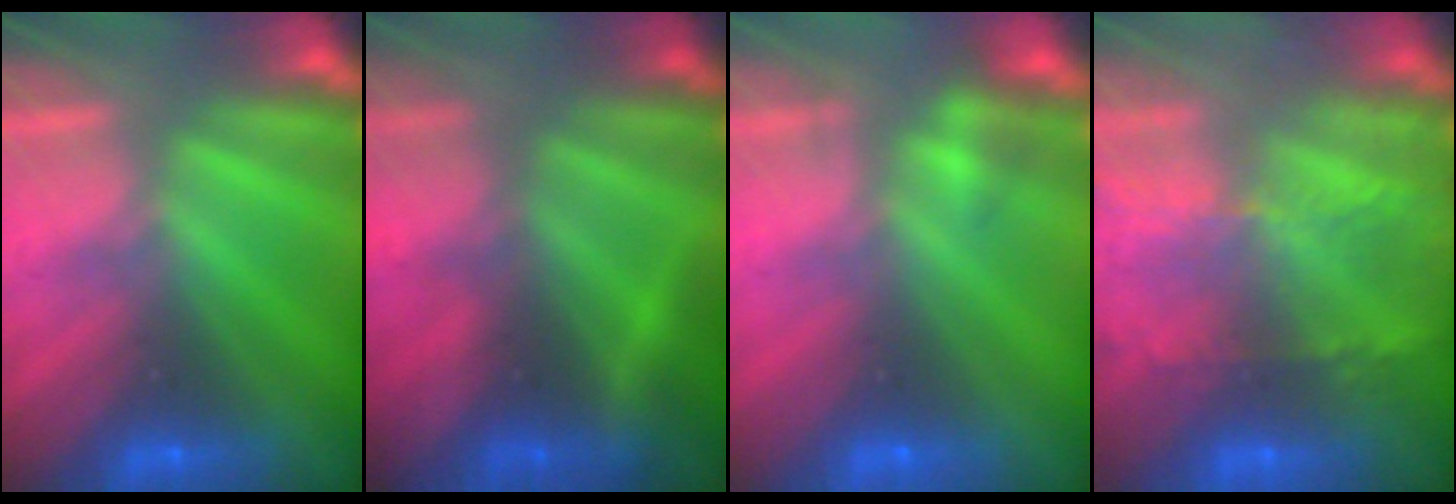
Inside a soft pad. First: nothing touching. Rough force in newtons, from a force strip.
{"total": 7.2}
{"total": 2.1}
{"total": 9.1}